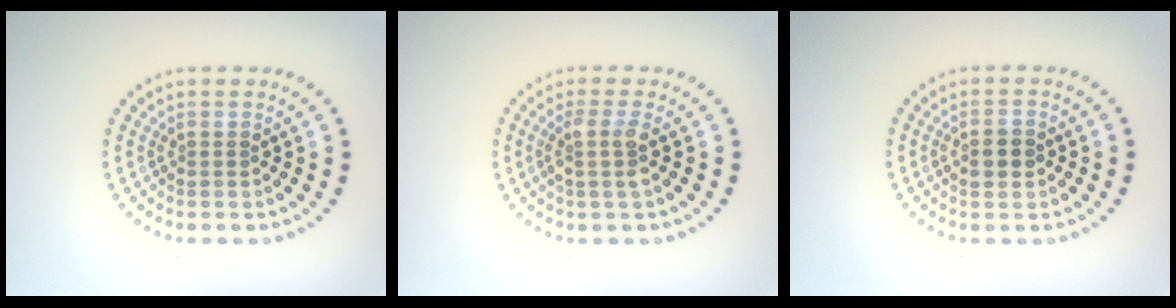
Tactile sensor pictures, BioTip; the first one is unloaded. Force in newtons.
{"total": 2.1, "press": 1.6, "slide": 1.4}
{"total": 2.4, "press": 2.4, "slide": 0.2}